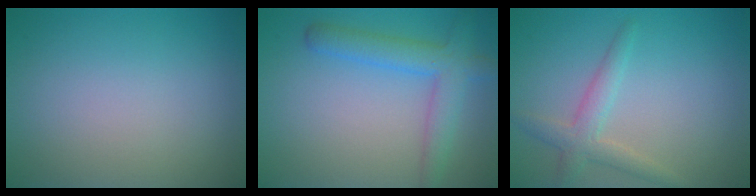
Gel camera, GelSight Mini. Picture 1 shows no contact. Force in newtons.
{"total": 4.1, "press": 4.1, "slide": 0.2}
{"total": 2.6, "press": 2.6, "slide": 0.1}